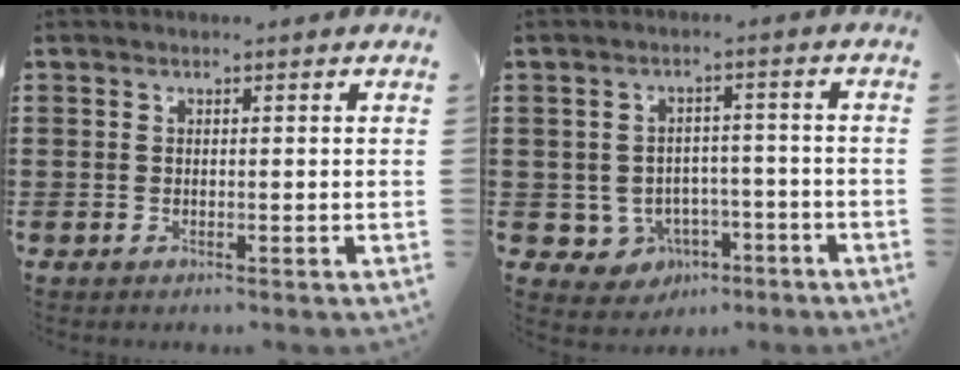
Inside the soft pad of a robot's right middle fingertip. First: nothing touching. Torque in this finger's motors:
{"motor_torque": [0.17, 0.08, 0.17, 0.00]}